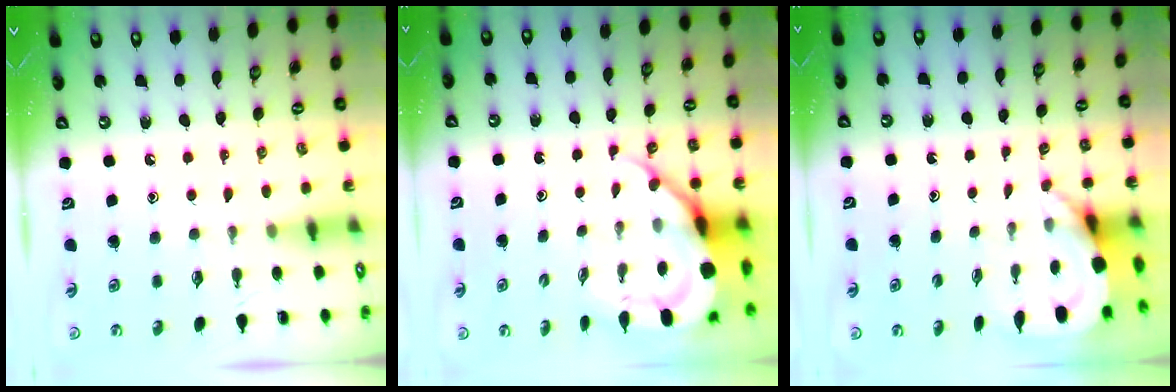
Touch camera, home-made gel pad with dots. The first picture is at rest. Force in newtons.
{"total": 9.7, "press": 9.6, "slide": 1.2}
{"total": 3.8, "press": 3.7, "slide": 0.3}